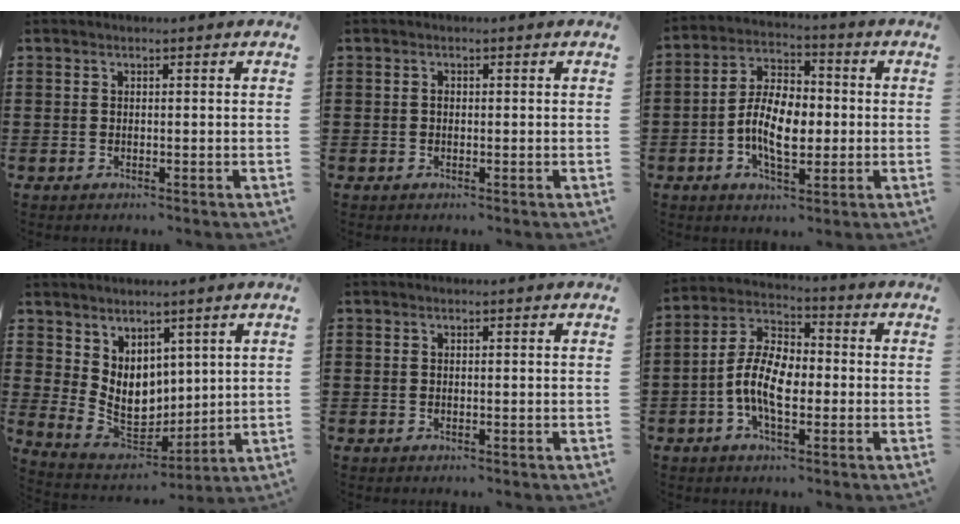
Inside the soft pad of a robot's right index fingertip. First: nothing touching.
{"total": 0.7, "force": [-0.1, 0.5, 0.5], "torque": [-0.012, 0.000, -0.002]}
{"total": 8.8, "force": [-1.4, 4.7, 7.3], "torque": [-0.156, 0.009, -0.031]}
{"total": 7.0, "force": [2.8, 5.5, 3.2], "torque": [-0.072, -0.013, 0.058]}
{"total": 0.0}
{"total": 8.6, "force": [-2.1, 4.3, 7.1], "torque": [-0.172, -0.003, -0.047]}